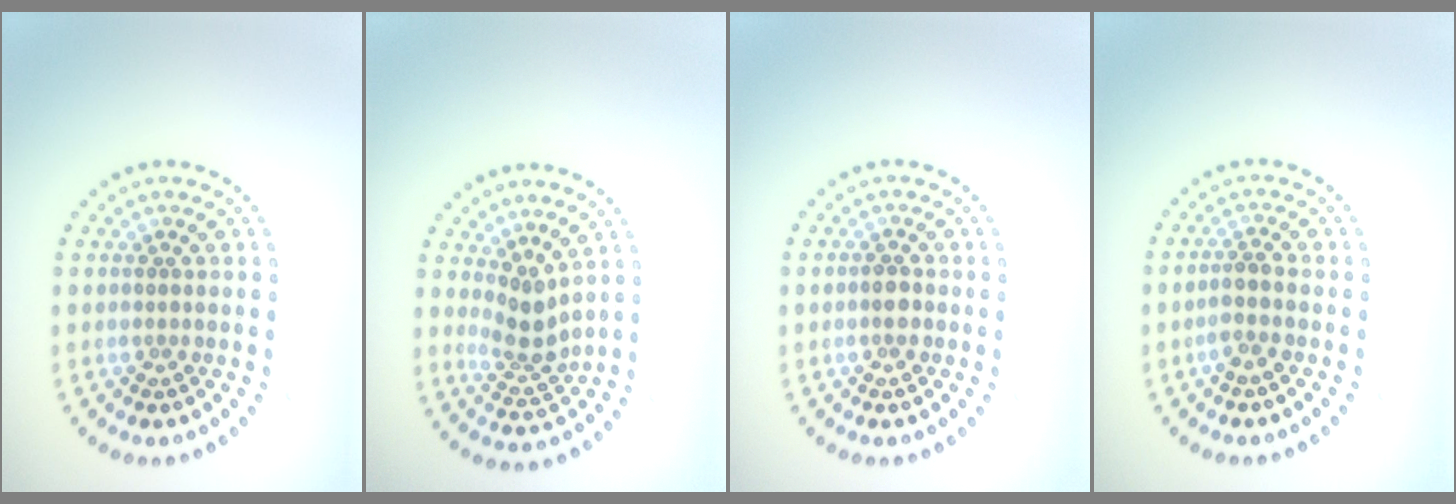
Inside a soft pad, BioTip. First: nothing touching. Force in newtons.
{"total": 2.5, "press": 1.8, "slide": 1.7}
{"total": 1.2, "press": 1.1, "slide": 0.4}
{"total": 1.7, "press": 1.4, "slide": 1.1}